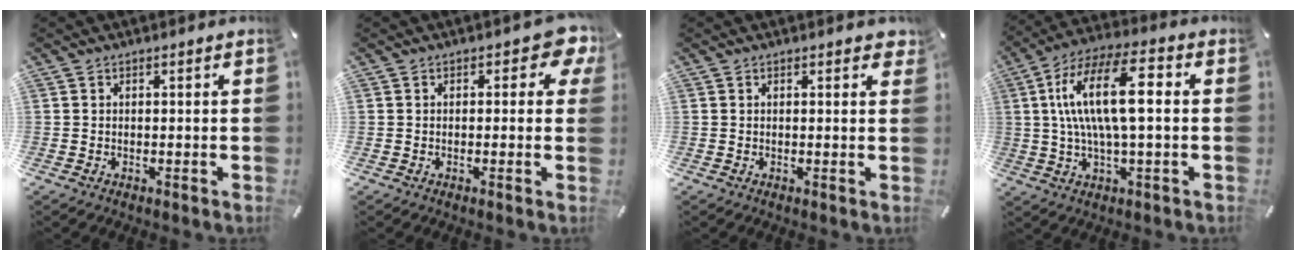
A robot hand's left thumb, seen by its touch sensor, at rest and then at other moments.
{"total": 5.3, "force": [1.7, 3.1, 3.9], "torque": [-0.038, -0.005, 0.024]}
{"total": 1.1, "force": [0.7, 0.6, 0.7], "torque": [0.001, -0.001, 0.008]}
{"total": 17.1, "force": [2.1, 6.3, 15.8], "torque": [-0.321, 0.003, 0.029]}